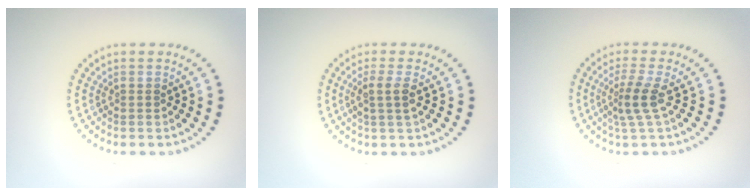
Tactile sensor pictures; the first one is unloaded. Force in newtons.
{"total": 1.9, "press": 1.6, "slide": 1.0}
{"total": 2.6, "press": 1.8, "slide": 1.9}